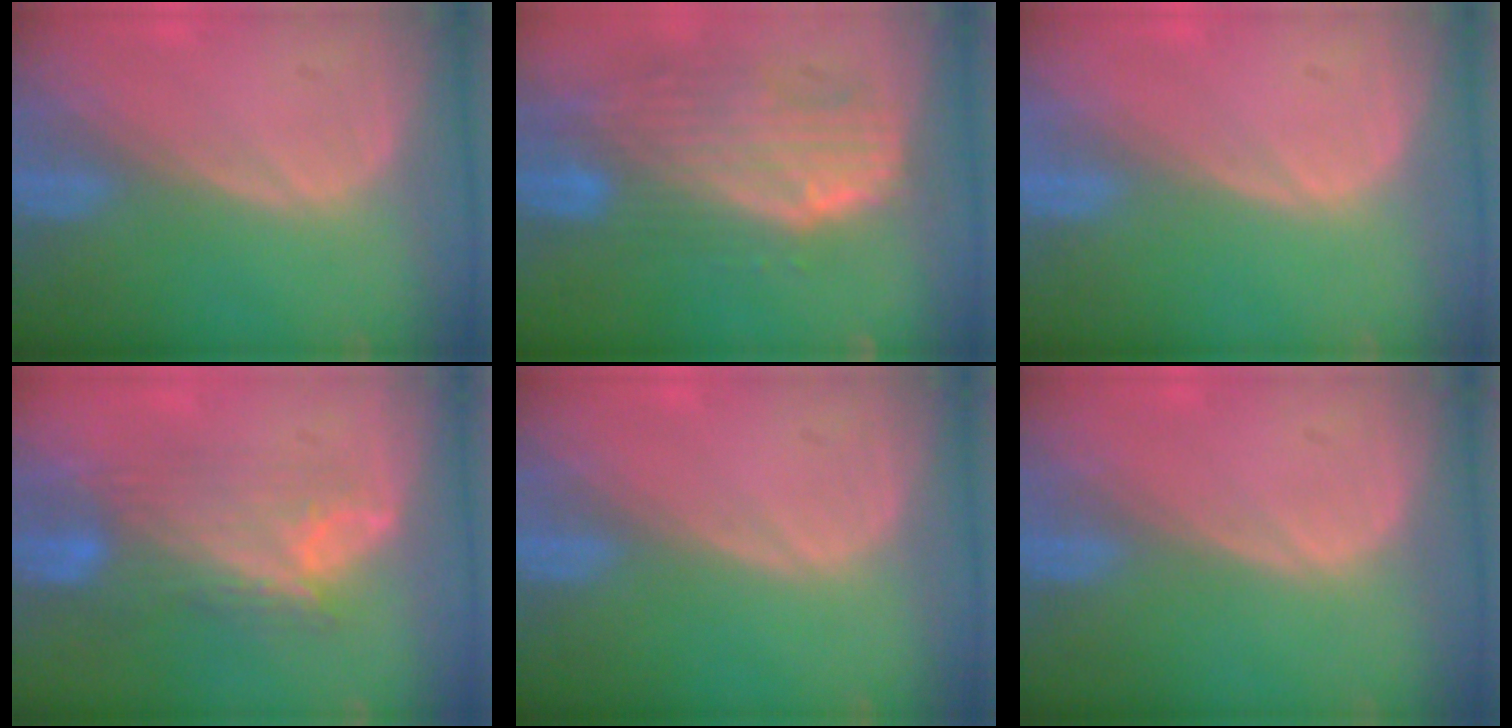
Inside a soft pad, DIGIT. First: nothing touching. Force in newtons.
{"total": 10.6, "press": 9.1, "slide": 5.4}
{"total": 0.0}
{"total": 8.0, "press": 7.5, "slide": 3.0}
{"total": 0.0}
{"total": 0.0}